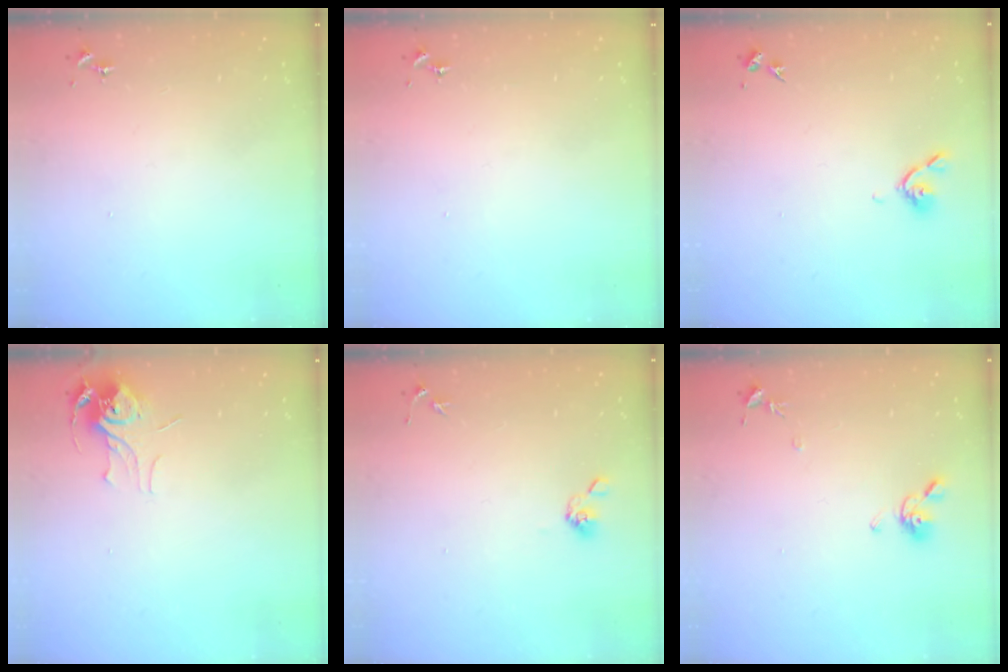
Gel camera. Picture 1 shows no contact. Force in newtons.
{"total": 0.0}
{"total": 5.3, "press": 5.2, "slide": 1.1}
{"total": 7.8, "press": 7.7, "slide": 0.7}
{"total": 5.0, "press": 4.7, "slide": 1.7}
{"total": 8.6, "press": 8.5, "slide": 1.1}